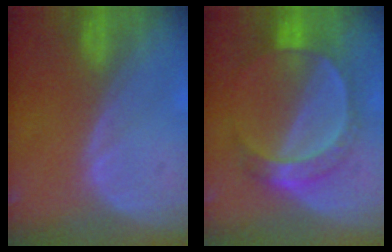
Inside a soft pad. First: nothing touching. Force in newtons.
{"total": 6.9, "press": 6.5, "slide": 2.4}